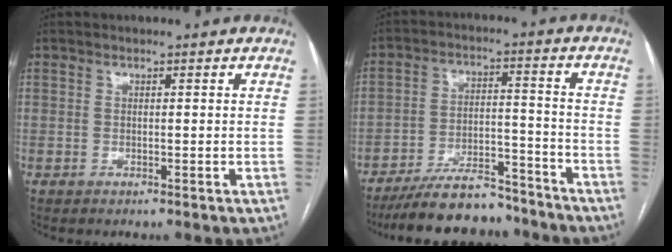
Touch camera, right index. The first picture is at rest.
{"total": 13.5, "force": [-12.0, 3.8, 5.1], "torque": [-0.076, 0.019, -0.193]}